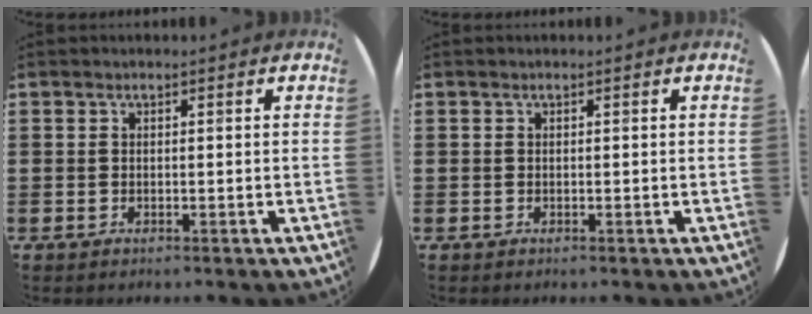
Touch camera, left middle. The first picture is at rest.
{"total": 0.0}